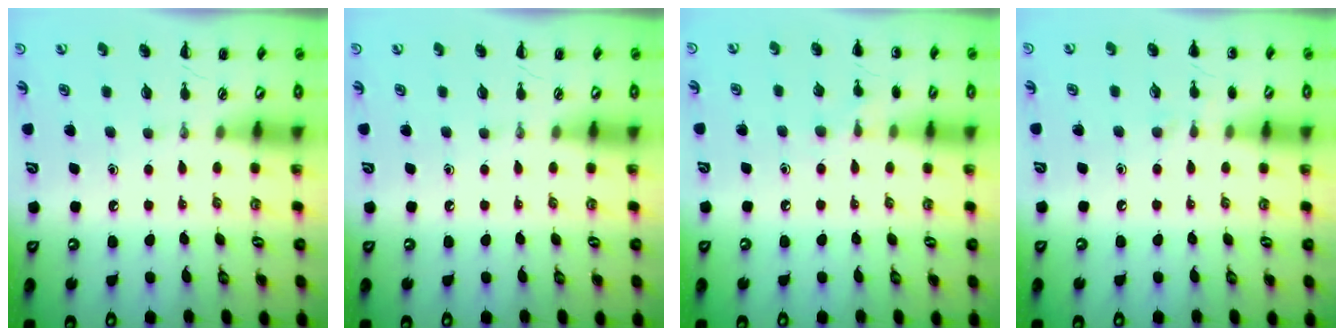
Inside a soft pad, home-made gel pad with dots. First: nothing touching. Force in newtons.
{"total": 0.0}
{"total": 5.7, "press": 5.5, "slide": 1.5}
{"total": 5.0, "press": 4.7, "slide": 1.6}